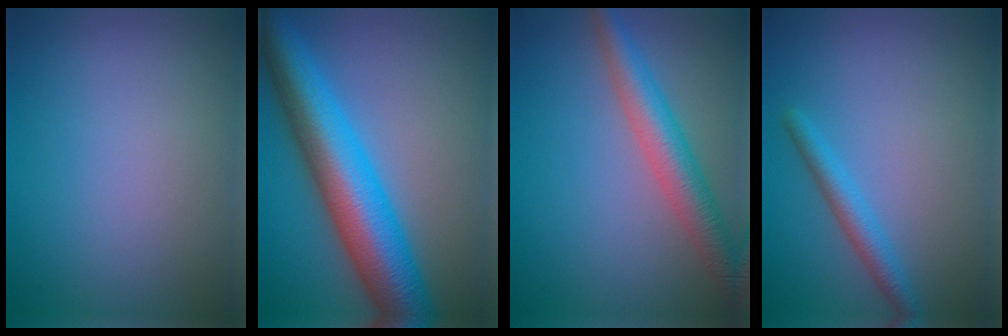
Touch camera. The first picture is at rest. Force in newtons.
{"total": 11.1, "press": 11.1, "slide": 0.2}
{"total": 5.0, "press": 5.0, "slide": 0.3}
{"total": 2.3, "press": 2.3, "slide": 0.1}